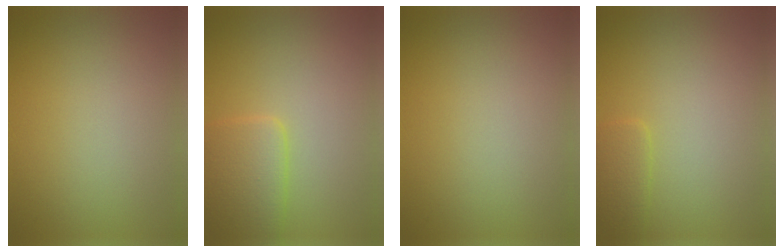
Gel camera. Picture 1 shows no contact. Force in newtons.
{"total": 3.3, "press": 3.3, "slide": 0.1}
{"total": 0.0}
{"total": 1.5, "press": 1.5, "slide": 0.1}